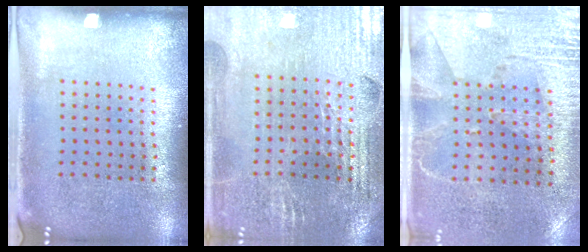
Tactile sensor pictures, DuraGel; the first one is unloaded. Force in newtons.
{"total": 2.8, "press": 2.8, "slide": 0.5}
{"total": 2.8, "press": 2.4, "slide": 1.5}